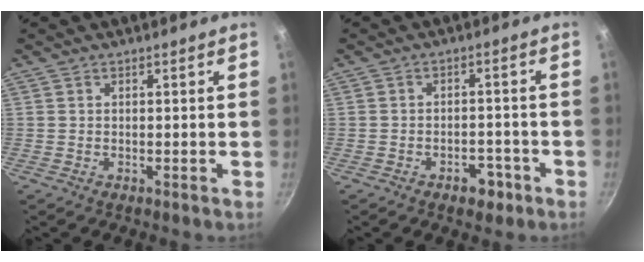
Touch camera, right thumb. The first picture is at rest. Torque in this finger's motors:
{"motor_torque": [0.70, 0.45, 0.26, -0.47, 0.00]}